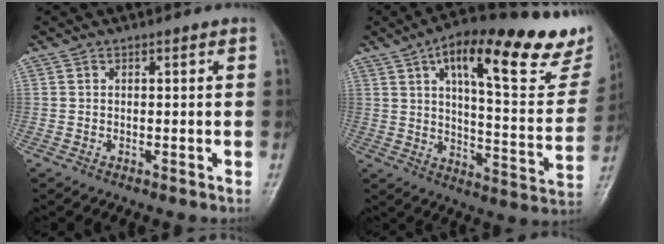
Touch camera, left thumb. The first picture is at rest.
{"total": 26.3, "force": [16.4, 7.8, 19.0], "torque": [-0.233, -0.048, 0.230]}